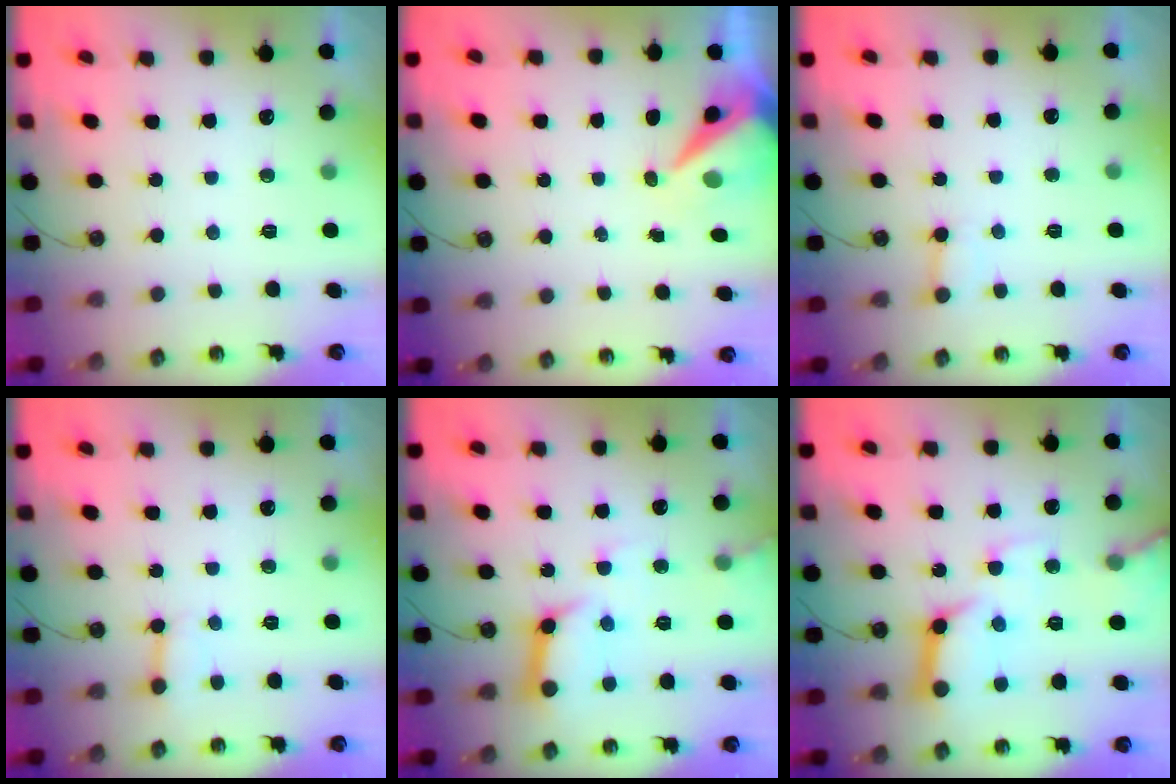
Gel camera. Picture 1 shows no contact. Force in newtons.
{"total": 8.2, "press": 8.1, "slide": 0.8}
{"total": 3.8, "press": 3.8, "slide": 0.3}
{"total": 3.4, "press": 3.4, "slide": 0.2}
{"total": 12.7, "press": 12.6, "slide": 1.5}
{"total": 17.0, "press": 16.9, "slide": 2.4}